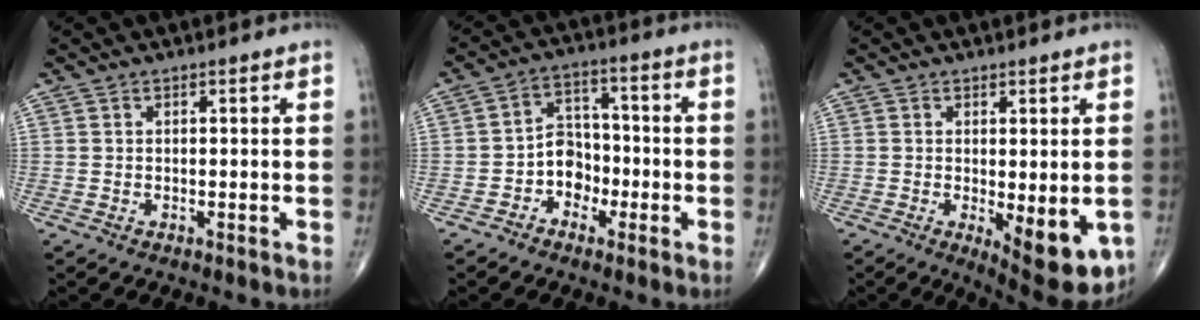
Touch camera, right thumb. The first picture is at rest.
{"total": 6.5, "force": [-2.6, 5.2, 2.8], "torque": [-0.009, 0.034, -0.056]}
{"total": 10.6, "force": [-2.8, 3.9, 9.5], "torque": [-0.111, -0.023, -0.027]}